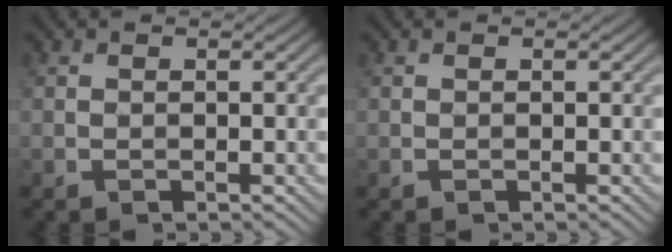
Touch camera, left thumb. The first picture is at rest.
{"total": 0.0}